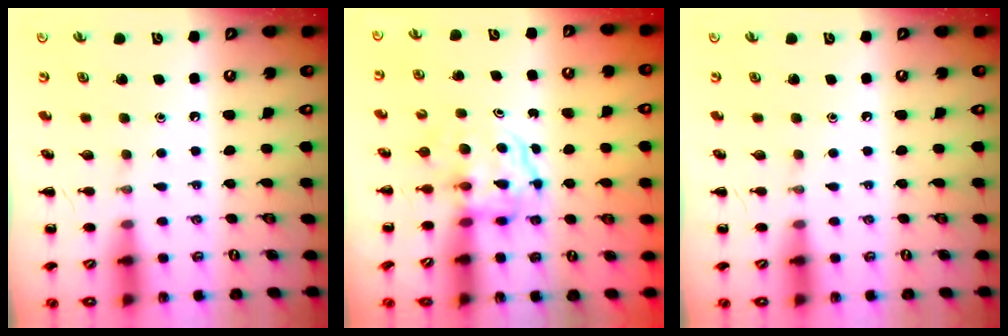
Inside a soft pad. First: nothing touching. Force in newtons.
{"total": 3.8, "press": 3.8, "slide": 0.2}
{"total": 0.0}